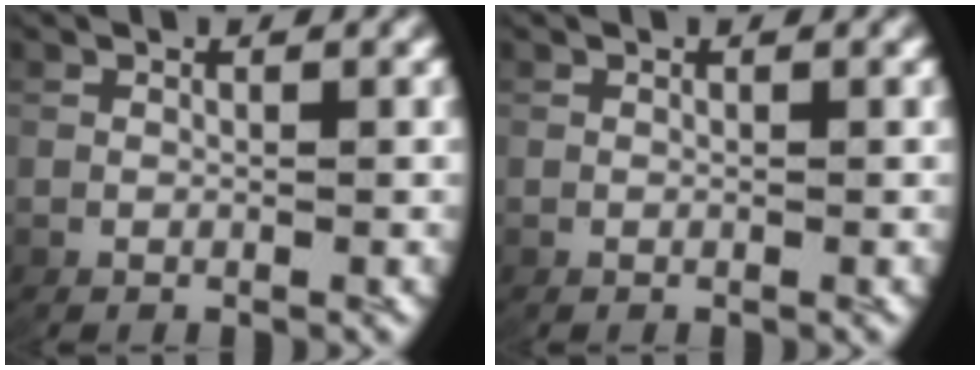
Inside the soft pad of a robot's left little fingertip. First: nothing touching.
{"total": 0.0}